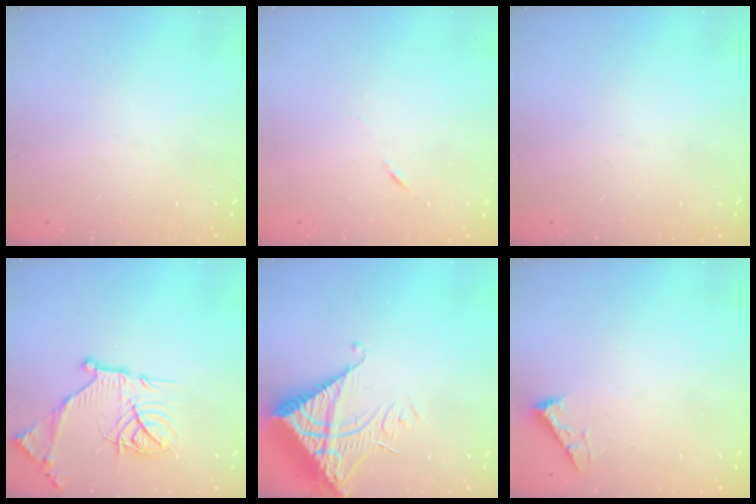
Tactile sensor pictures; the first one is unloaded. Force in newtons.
{"total": 3.8, "press": 3.6, "slide": 1.1}
{"total": 0.0}
{"total": 18.5, "press": 18.4, "slide": 1.9}
{"total": 12.1, "press": 12.0, "slide": 1.3}
{"total": 2.5, "press": 2.5, "slide": 0.3}